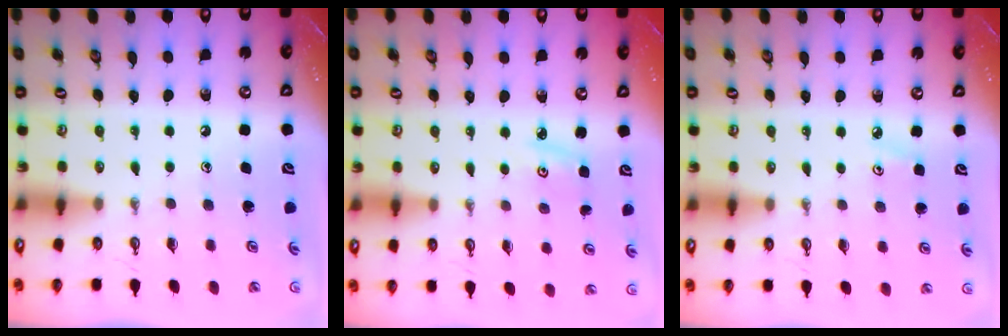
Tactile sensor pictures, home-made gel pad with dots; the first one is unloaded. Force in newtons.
{"total": 2.9, "press": 2.9, "slide": 0.5}
{"total": 2.9, "press": 2.9, "slide": 0.3}